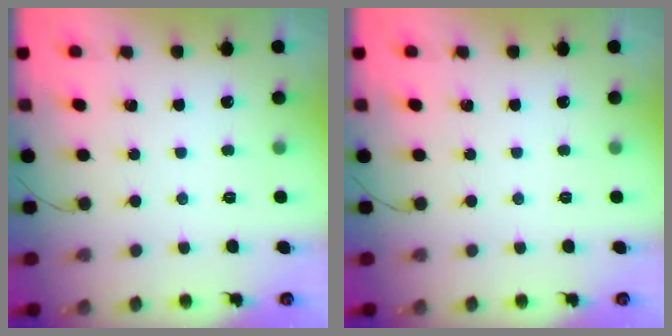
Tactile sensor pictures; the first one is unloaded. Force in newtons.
{"total": 0.0}